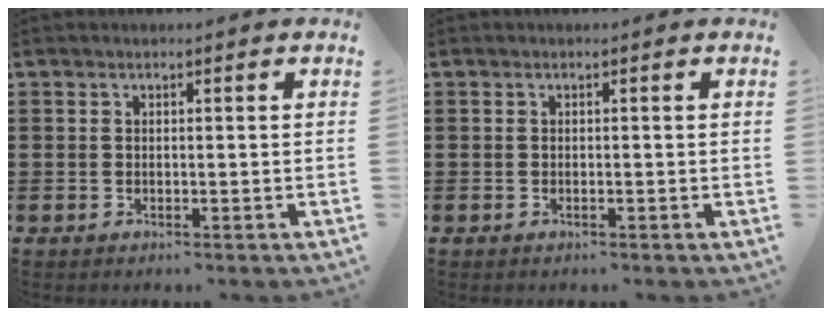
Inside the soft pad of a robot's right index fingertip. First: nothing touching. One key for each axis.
{"total": 0.0}